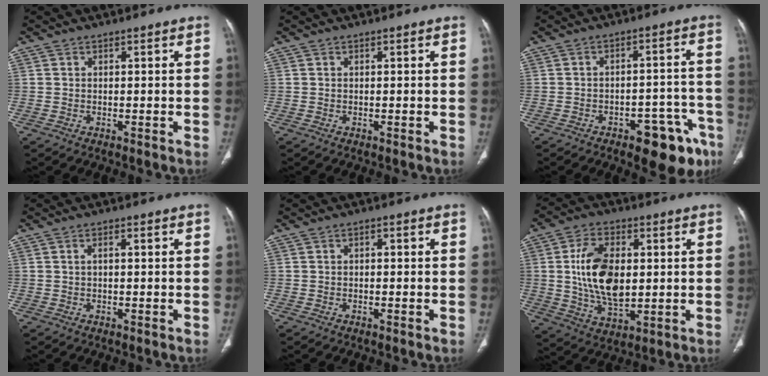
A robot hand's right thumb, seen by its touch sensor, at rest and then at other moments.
{"total": 0.0}
{"total": 12.9, "force": [-7.6, 5.7, 8.8], "torque": [-0.076, 0.048, -0.095]}
{"total": 1.3, "force": [0.1, 0.6, 1.1], "torque": [-0.024, 0.006, 0.002]}
{"total": 0.9, "force": [0.0, 0.6, 0.7], "torque": [-0.008, 0.002, -0.004]}
{"total": 14.5, "force": [1.3, 8.4, 11.7], "torque": [-0.201, -0.007, 0.029]}